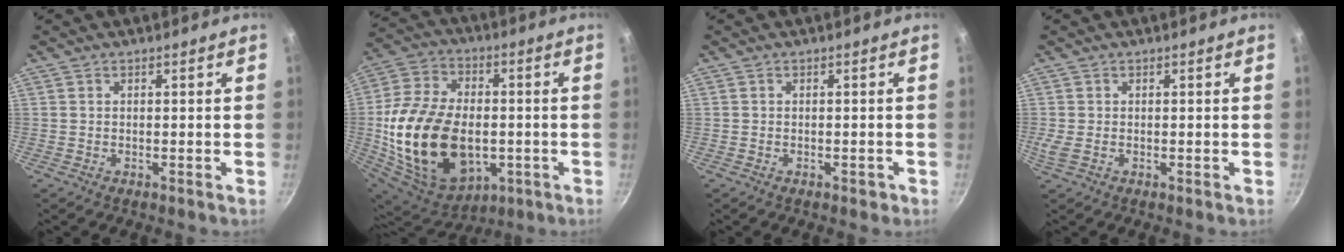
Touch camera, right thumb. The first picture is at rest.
{"total": 27.0, "force": [-3.4, 17.5, 20.2], "torque": [-0.385, 0.010, -0.044]}
{"total": 1.4, "force": [-0.7, 0.9, 0.9], "torque": [-0.004, 0.009, -0.006]}
{"total": 1.8, "force": [-0.2, 1.1, 1.4], "torque": [-0.030, -0.002, -0.003]}